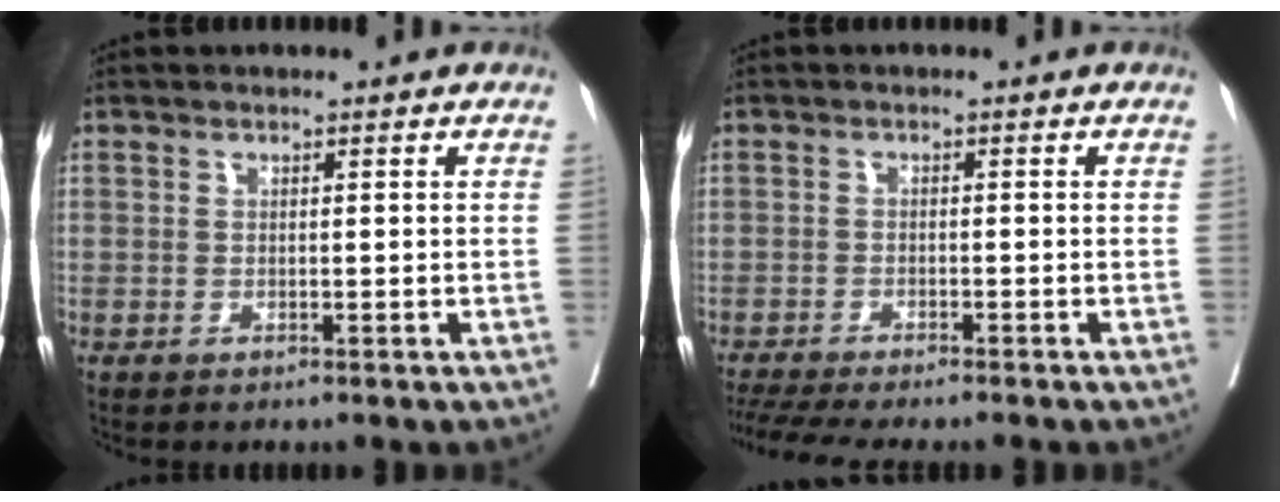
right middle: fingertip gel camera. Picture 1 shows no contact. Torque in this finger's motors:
{"motor_torque": [0.71, -0.66, 0.11, 0.07]}